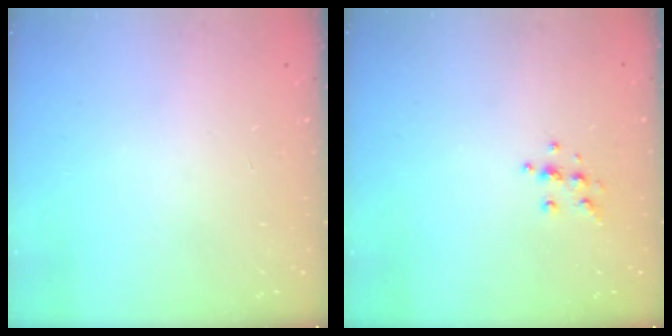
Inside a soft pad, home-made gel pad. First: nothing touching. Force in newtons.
{"total": 5.7, "press": 5.6, "slide": 1.1}